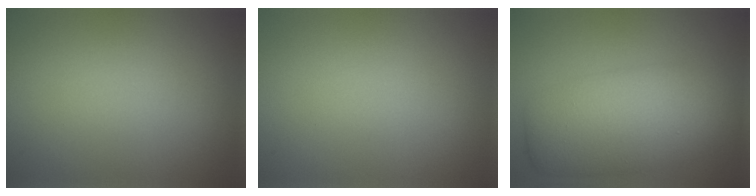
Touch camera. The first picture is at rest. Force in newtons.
{"total": 0.0}
{"total": 7.9, "press": 7.9, "slide": 0.1}